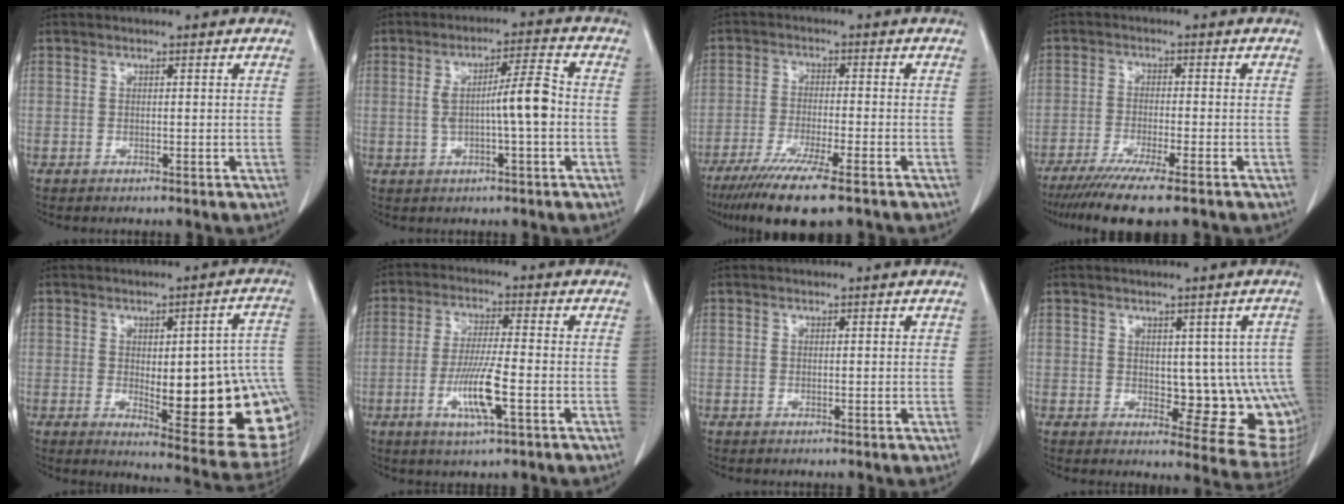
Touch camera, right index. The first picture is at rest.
{"total": 7.0, "force": [-0.5, 0.3, 7.0], "torque": [-0.117, 0.013, -0.007]}
{"total": 12.0, "force": [-8.7, 0.8, 8.2], "torque": [-0.136, -0.031, -0.139]}
{"total": 10.7, "force": [-8.1, 0.2, 6.9], "torque": [-0.103, -0.026, -0.128]}
{"total": 21.3, "force": [-2.6, 5.2, 20.5], "torque": [-0.170, 0.013, -0.009]}
{"total": 8.3, "force": [-2.8, 0.4, 7.9], "torque": [-0.153, -0.012, -0.052]}
{"total": 0.8, "force": [0.4, 0.2, 0.6], "torque": [-0.011, 0.001, 0.004]}
{"total": 11.2, "force": [0.0, 5.1, 9.9], "torque": [-0.096, -0.002, 0.011]}